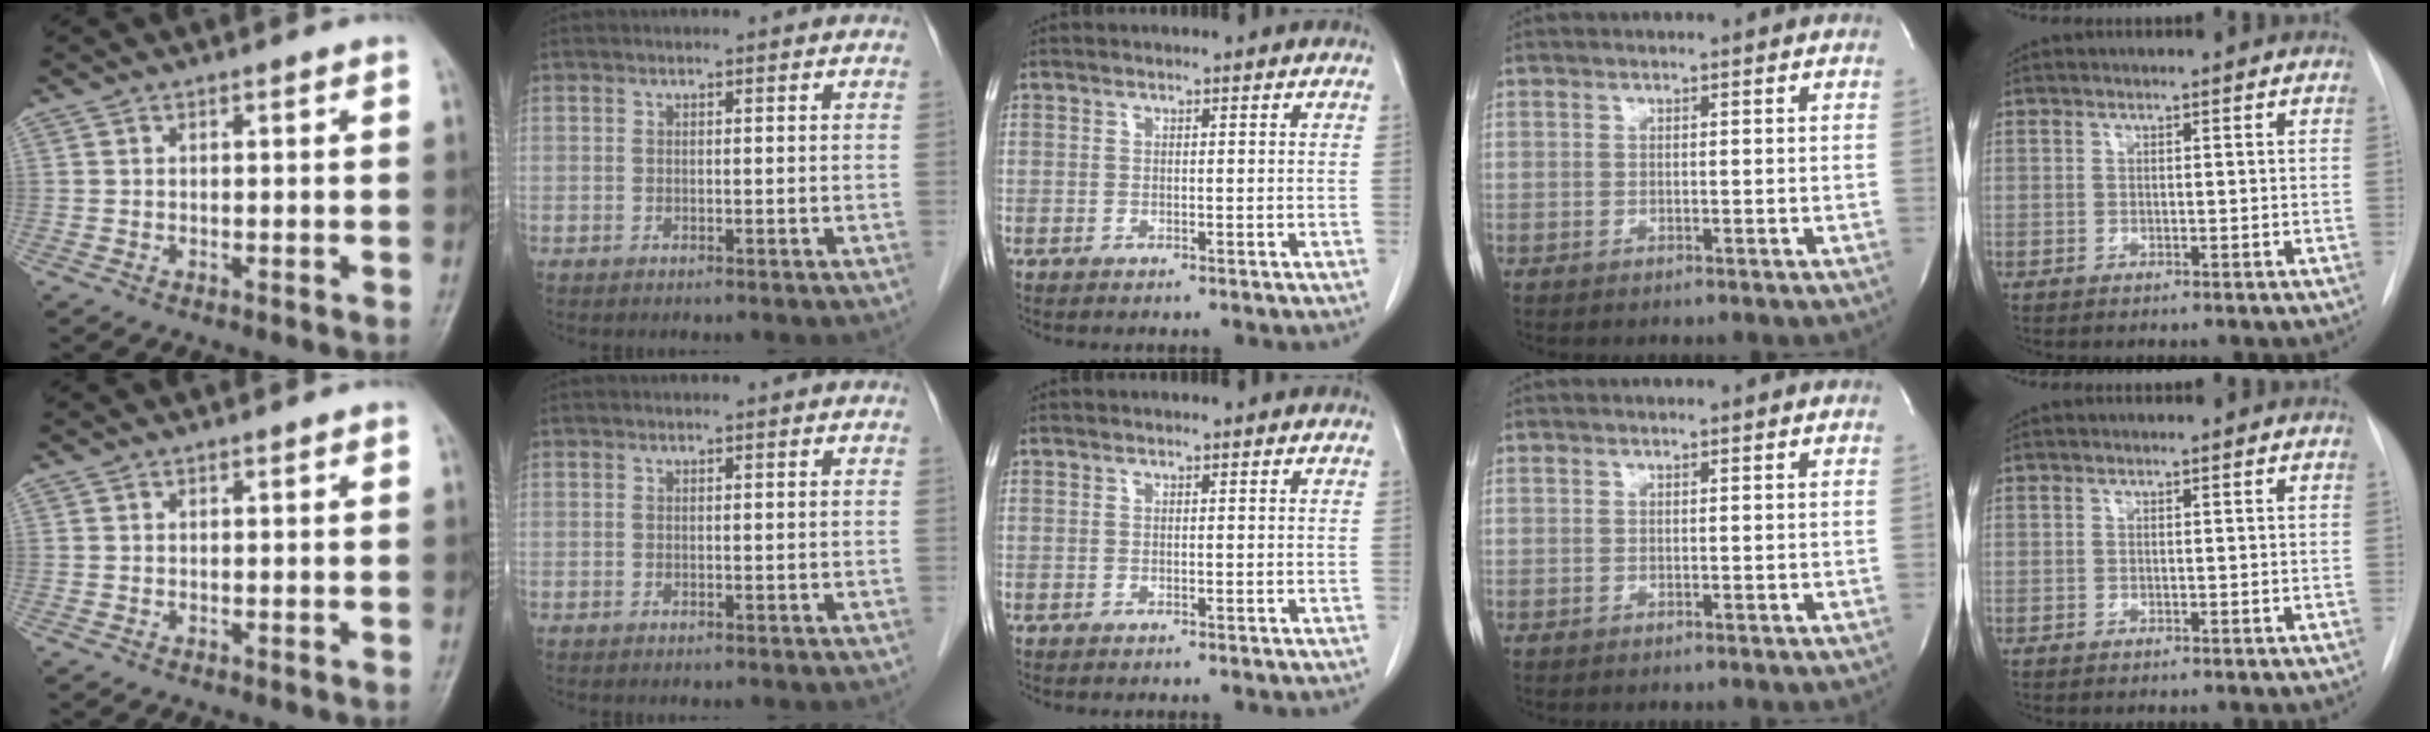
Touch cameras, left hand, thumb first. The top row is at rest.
{}